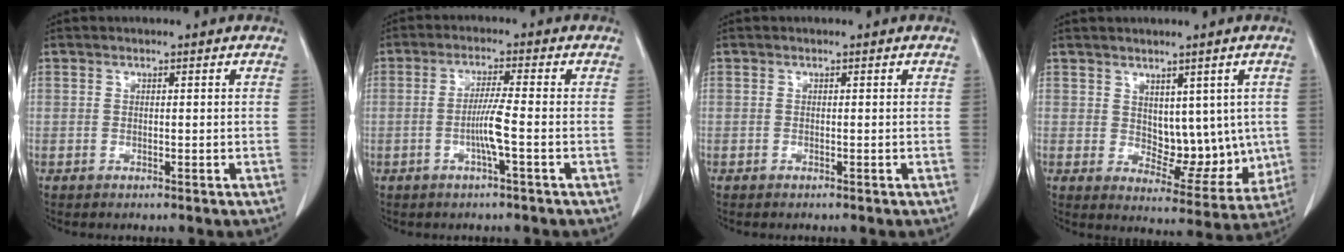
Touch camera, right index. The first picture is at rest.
{"total": 4.4, "force": [-1.2, -0.5, 4.2], "torque": [-0.085, -0.001, -0.025]}
{"total": 0.0}
{"total": 8.9, "force": [1.4, 5.5, 6.9], "torque": [-0.073, -0.002, 0.038]}